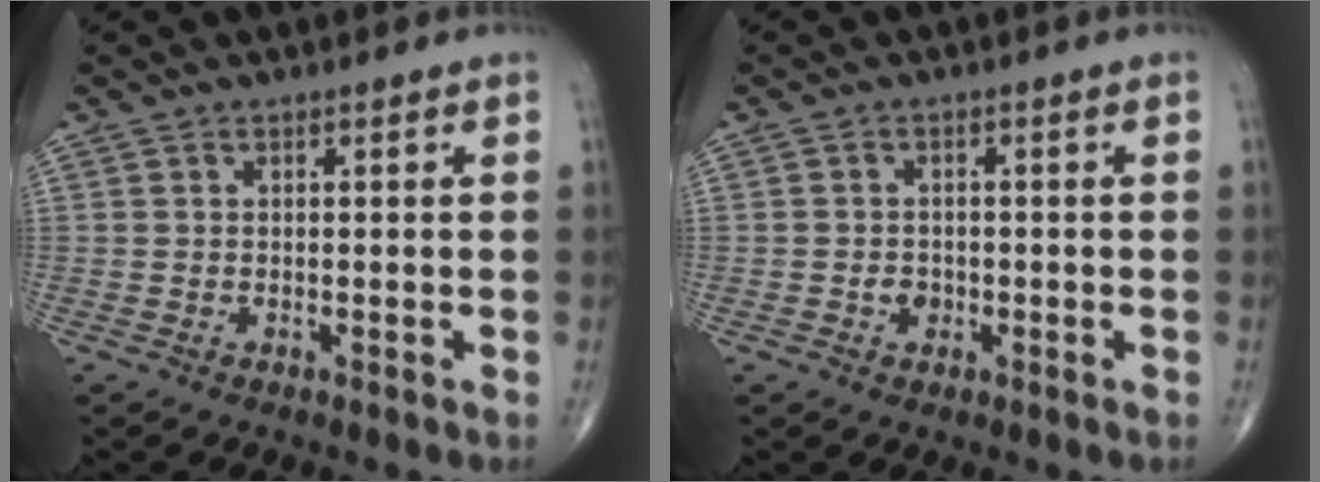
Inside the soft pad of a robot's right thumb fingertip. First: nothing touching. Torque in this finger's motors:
{"motor_torque": [0.52, 0.89, -0.10, -0.01, 0.00]}